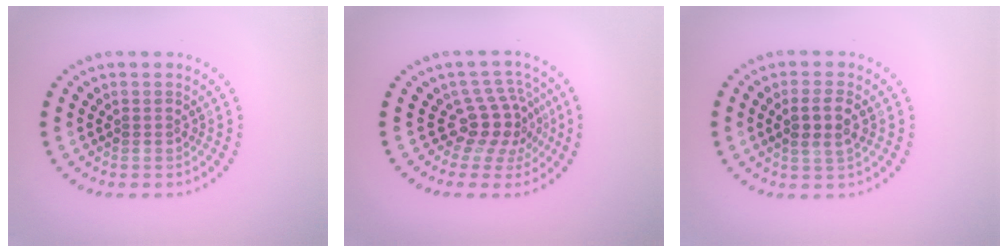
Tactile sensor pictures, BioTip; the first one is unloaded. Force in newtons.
{"total": 3.6, "press": 2.7, "slide": 2.4}
{"total": 2.6, "press": 2.4, "slide": 0.9}